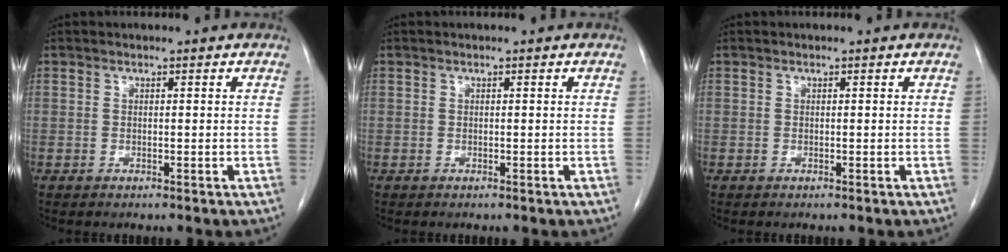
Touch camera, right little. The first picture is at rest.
{"total": 0.0}
{"total": 0.0}